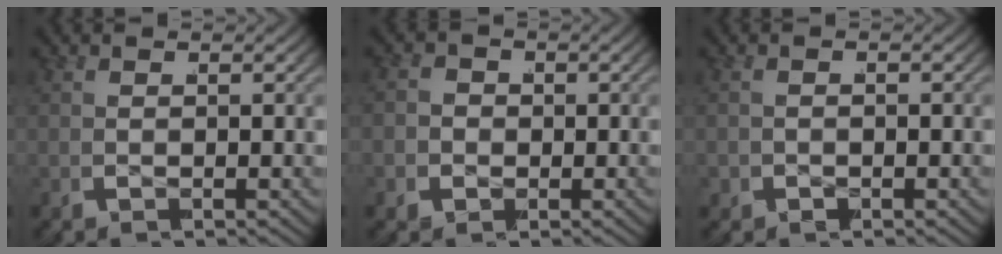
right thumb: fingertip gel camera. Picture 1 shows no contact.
{"total": 3.1, "force": [-0.3, 2.9, 1.1], "torque": [-0.019, -0.005, -0.007]}
{"total": 1.1, "force": [-0.7, 0.8, 0.3], "torque": [-0.004, -0.001, -0.010]}